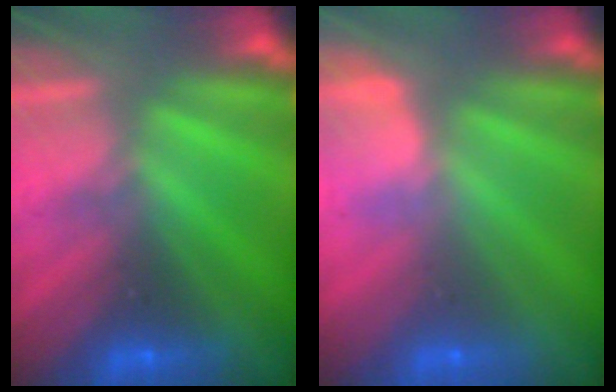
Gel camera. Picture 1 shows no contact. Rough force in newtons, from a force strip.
{"total": 2.8}